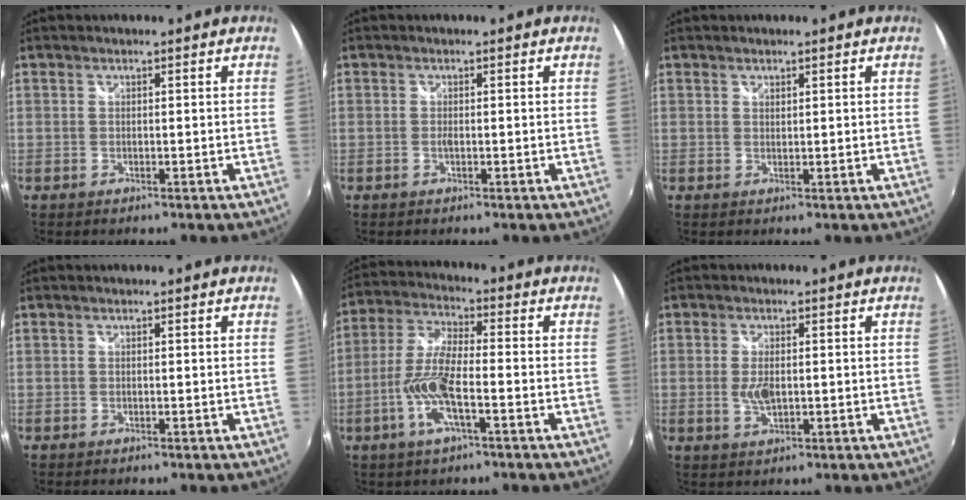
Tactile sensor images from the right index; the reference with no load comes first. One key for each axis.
{"total": 0.8, "fx": -0.2, "fy": 0.2, "fz": 0.7, "tx": -0.014, "ty": -0.001, "tz": -0.006}
{"total": 0.6, "fx": 0.5, "fy": 0.1, "fz": 0.1, "tx": -0.001, "ty": 0.000, "tz": 0.010}
{"total": 0.0}
{"total": 10.6, "fx": -3.8, "fy": 2.5, "fz": 9.6, "tx": -0.206, "ty": -0.004, "tz": -0.075}
{"total": 3.9, "fx": -0.3, "fy": 1.9, "fz": 3.4, "tx": -0.067, "ty": -0.006, "tz": -0.005}